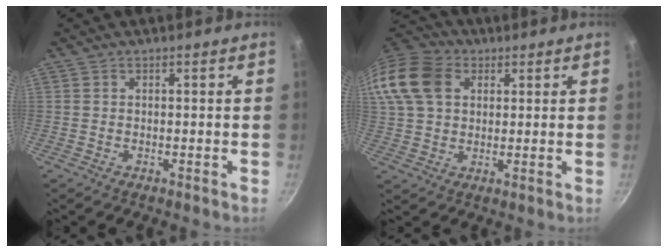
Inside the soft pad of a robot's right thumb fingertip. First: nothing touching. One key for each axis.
{"total": 18.5, "fx": 6.0, "fy": 13.9, "fz": 10.8, "tx": -0.246, "ty": 0.029, "tz": 0.101}